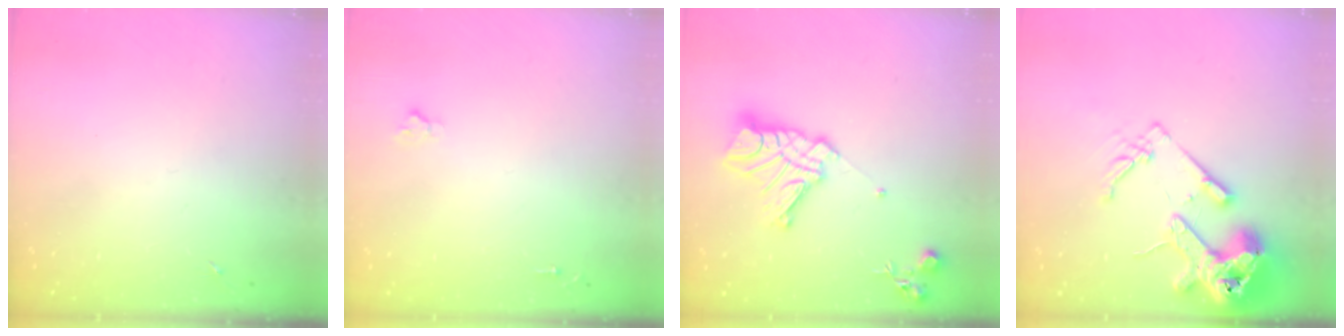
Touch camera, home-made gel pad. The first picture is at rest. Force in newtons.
{"total": 1.9, "press": 1.9, "slide": 0.2}
{"total": 16.4, "press": 16.3, "slide": 1.4}
{"total": 17.9, "press": 17.8, "slide": 2.5}